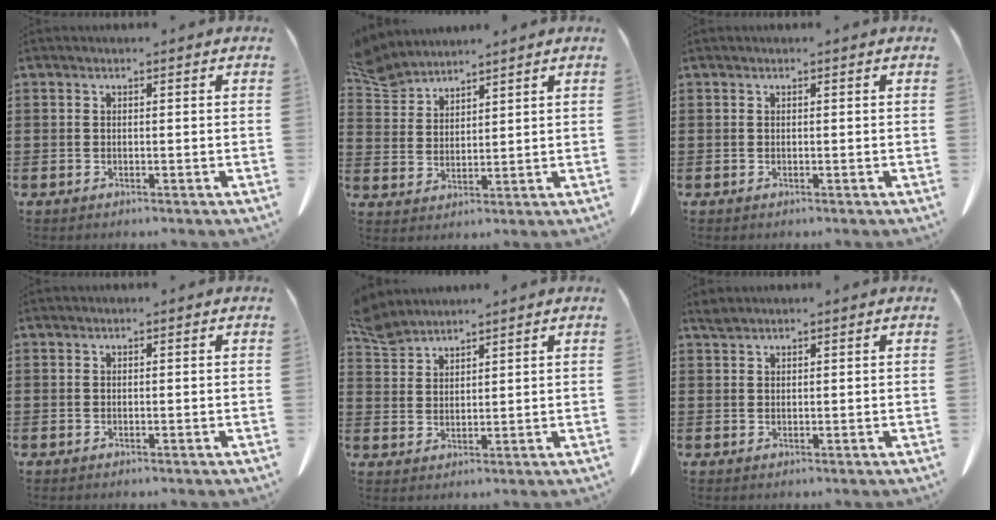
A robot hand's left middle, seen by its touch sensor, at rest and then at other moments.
{"total": 4.4, "force": [4.1, 1.4, 0.8], "torque": [-0.033, -0.008, 0.078]}
{"total": 0.0}
{"total": 0.0}
{"total": 3.8, "force": [3.6, 1.1, 0.7], "torque": [-0.028, -0.007, 0.069]}
{"total": 1.1, "force": [1.0, 0.2, 0.3], "torque": [-0.009, -0.001, 0.020]}